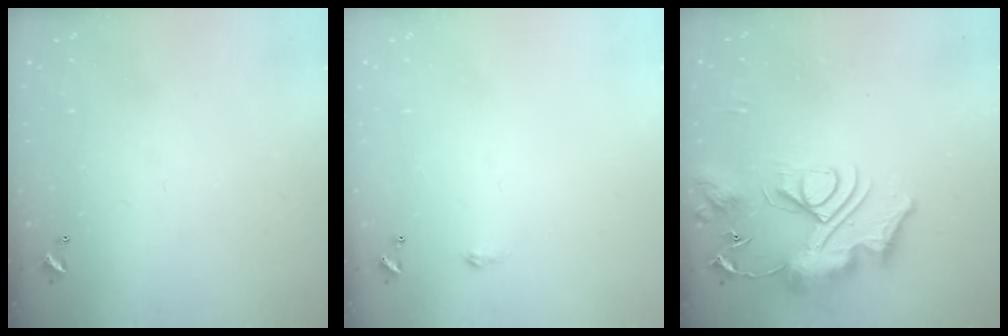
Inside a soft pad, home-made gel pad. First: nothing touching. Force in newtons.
{"total": 1.8, "press": 1.8, "slide": 0.3}
{"total": 17.1, "press": 17.1, "slide": 1.7}